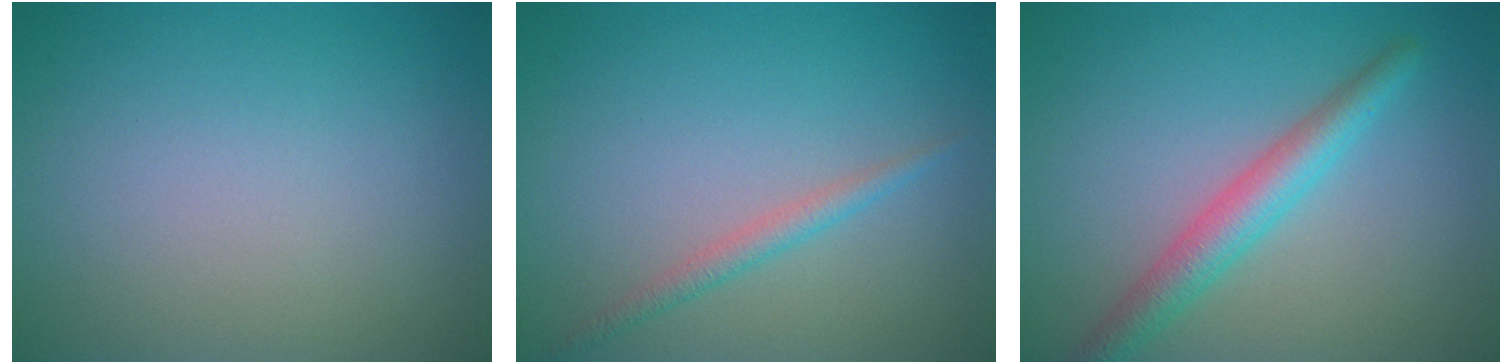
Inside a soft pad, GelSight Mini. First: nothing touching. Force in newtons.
{"total": 1.5, "press": 1.5, "slide": 0.1}
{"total": 3.7, "press": 3.7, "slide": 0.1}